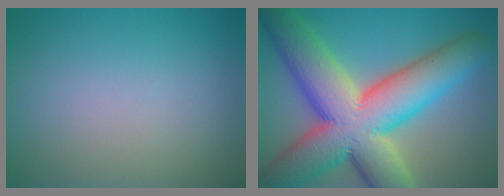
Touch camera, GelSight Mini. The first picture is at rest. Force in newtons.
{"total": 15.8, "press": 15.7, "slide": 1.0}